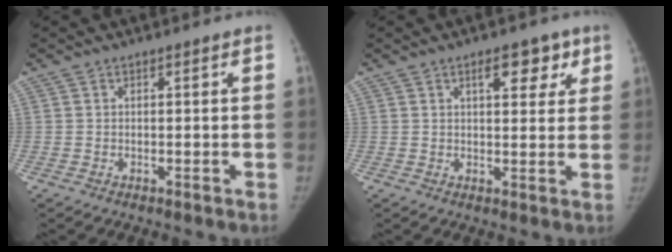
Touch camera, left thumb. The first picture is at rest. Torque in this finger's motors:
{"motor_torque": [0.51, 0.52, 0.43, -0.24, 0.00]}